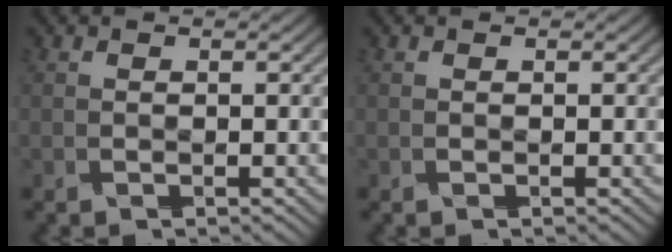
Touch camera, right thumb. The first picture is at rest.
{"total": 0.0}